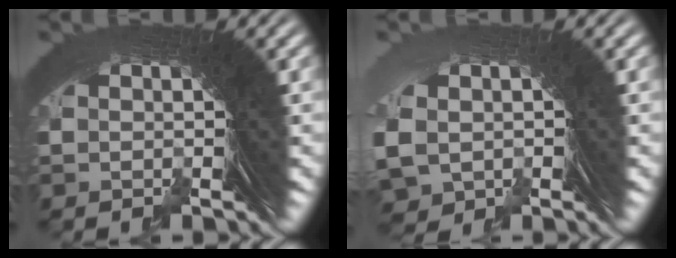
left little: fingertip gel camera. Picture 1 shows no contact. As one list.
[{"total": 2.7, "force": [-1.6, 2.2, 0.0], "torque": [-0.012, -0.017, -0.017]}]